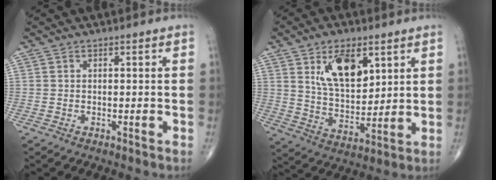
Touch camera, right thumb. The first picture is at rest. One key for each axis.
{"total": 12.8, "fx": 5.6, "fy": 6.9, "fz": 9.2, "tx": -0.130, "ty": -0.032, "tz": 0.111}